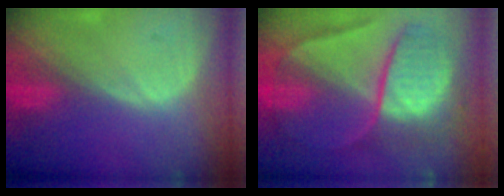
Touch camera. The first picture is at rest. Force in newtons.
{"total": 10.4, "press": 10.3, "slide": 1.1}